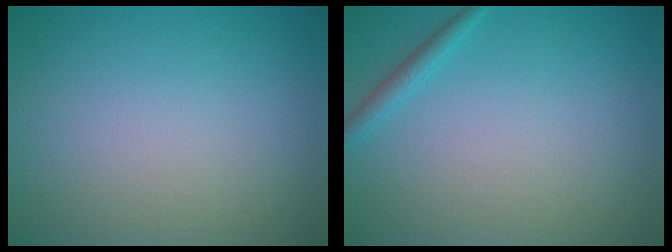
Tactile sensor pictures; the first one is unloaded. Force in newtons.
{"total": 1.3, "press": 1.3, "slide": 0.1}